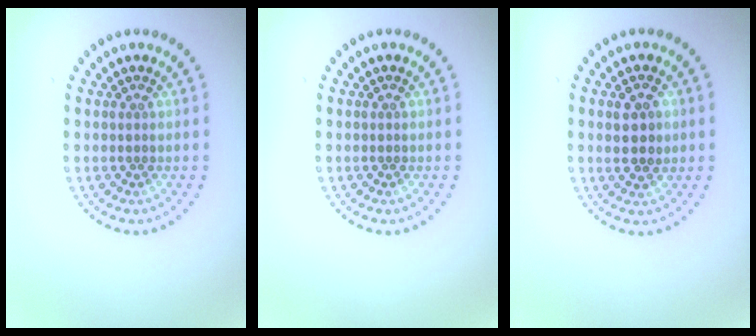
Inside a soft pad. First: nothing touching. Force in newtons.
{"total": 0.0}
{"total": 2.5, "press": 2.5, "slide": 0.2}